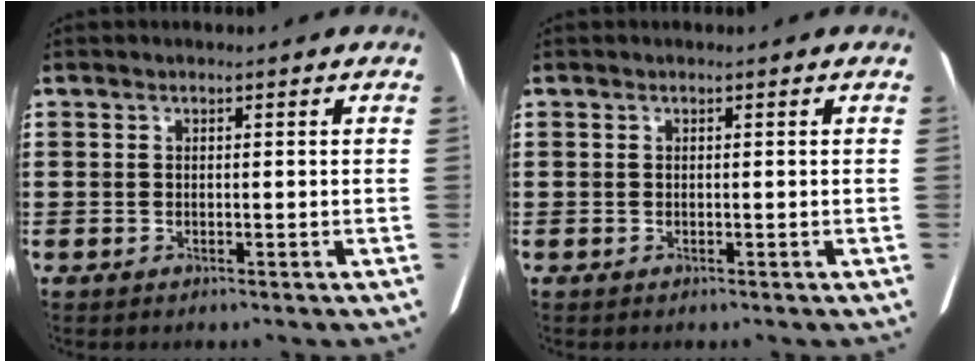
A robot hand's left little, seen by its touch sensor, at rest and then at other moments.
{"total": 0.0}